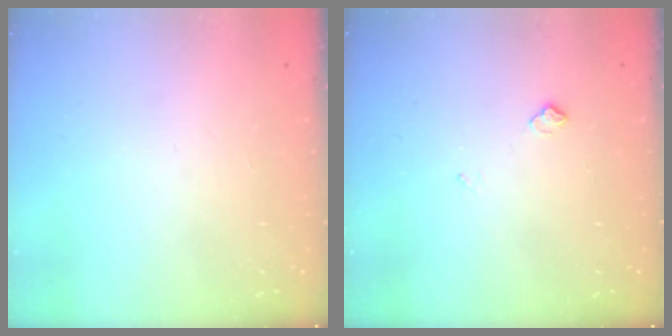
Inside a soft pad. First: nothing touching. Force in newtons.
{"total": 5.2, "press": 5.1, "slide": 0.8}